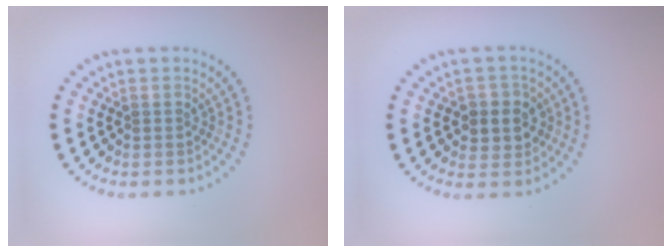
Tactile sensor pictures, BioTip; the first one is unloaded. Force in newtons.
{"total": 2.9, "press": 2.7, "slide": 0.8}